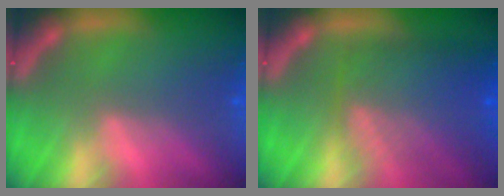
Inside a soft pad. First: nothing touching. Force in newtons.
{"total": 8.0}